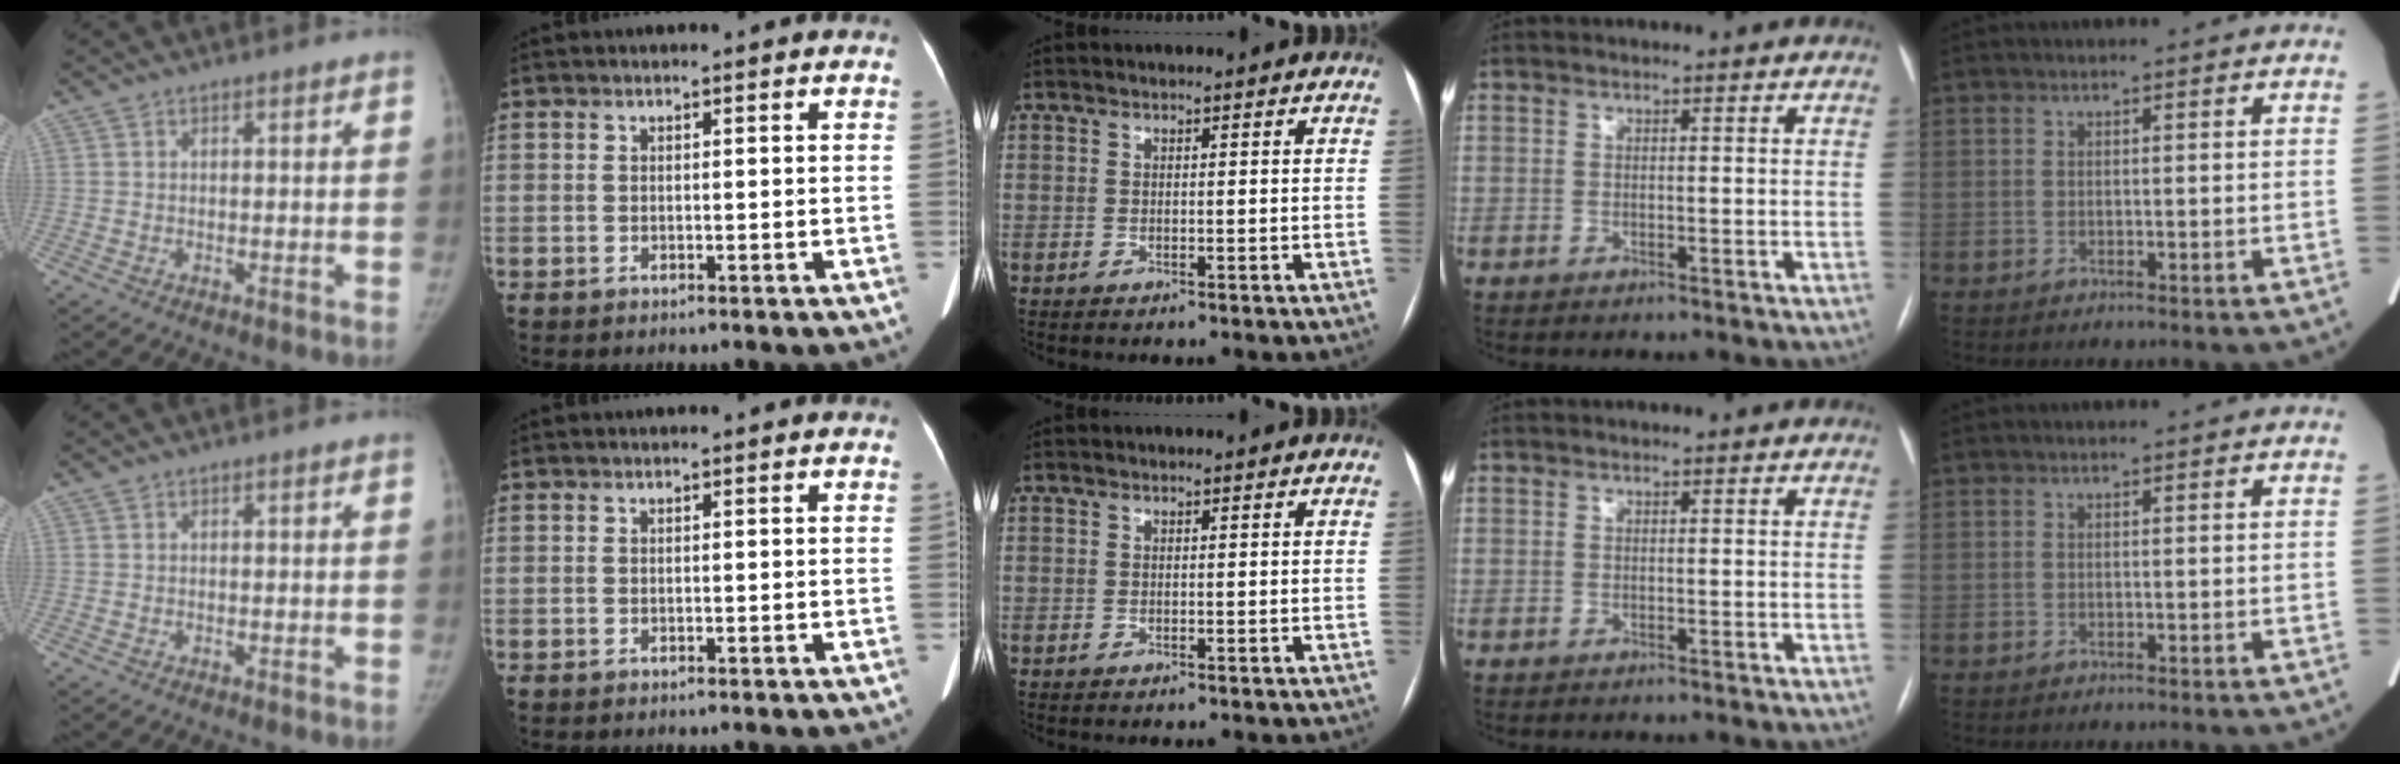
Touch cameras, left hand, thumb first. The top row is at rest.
{}